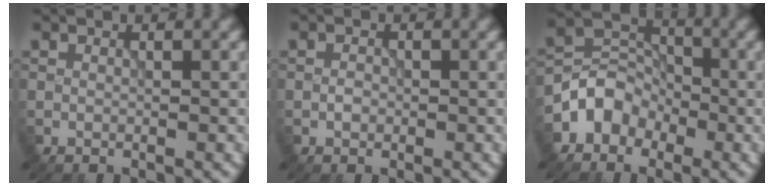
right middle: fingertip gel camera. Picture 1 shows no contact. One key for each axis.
{"total": 0.9, "fx": -0.3, "fy": 0.7, "fz": 0.5, "tx": -0.010, "ty": 0.001, "tz": -0.009}
{"total": 3.9, "fx": -2.2, "fy": 3.0, "fz": 1.1, "tx": -0.015, "ty": 0.010, "tz": -0.047}